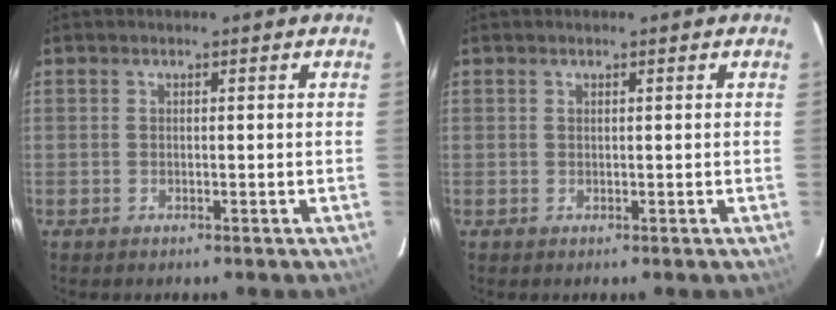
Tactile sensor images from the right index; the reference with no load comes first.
{"total": 1.0, "force": [0.5, -0.7, -0.5], "torque": [0.007, -0.003, 0.011]}